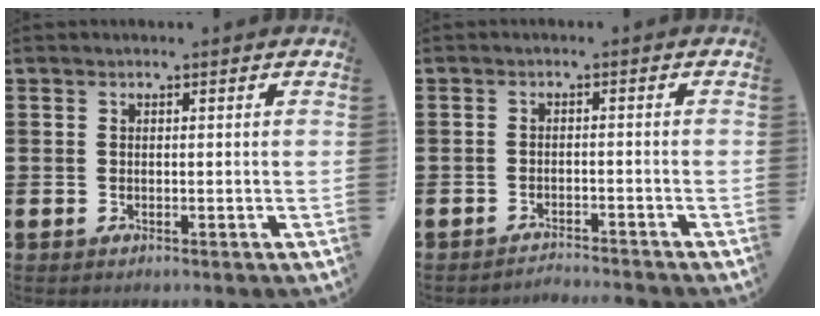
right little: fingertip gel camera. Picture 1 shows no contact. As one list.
[{"total": 0.6, "force": [-0.6, -0.1, 0.0], "torque": [-0.001, -0.002, -0.013]}]